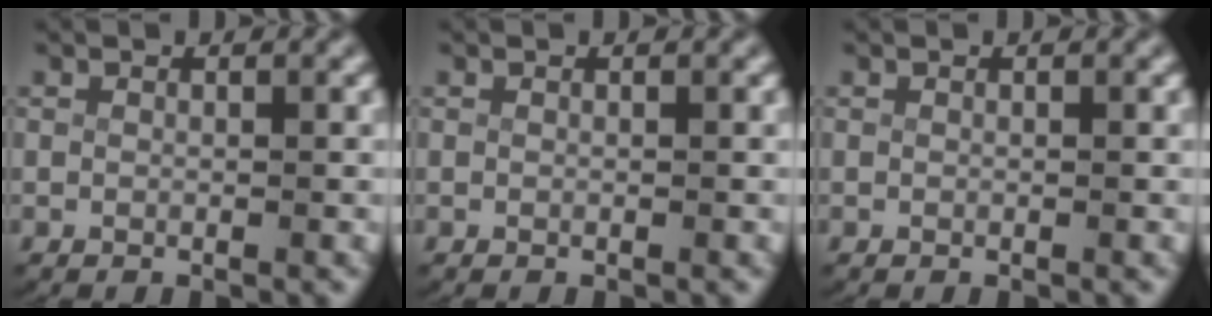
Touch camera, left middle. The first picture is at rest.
{"total": 0.0}
{"total": 0.0}